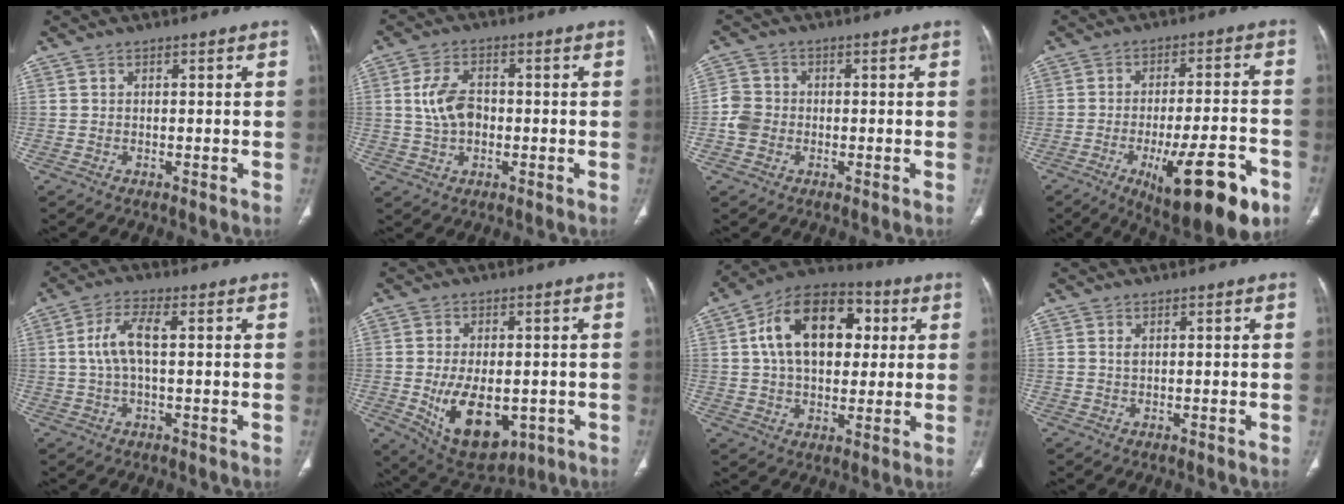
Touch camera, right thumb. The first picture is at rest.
{"total": 7.2, "force": [0.1, 4.7, 5.4], "torque": [-0.098, 0.008, 0.000]}
{"total": 4.4, "force": [-0.9, 3.9, 1.8], "torque": [-0.026, 0.009, -0.024]}
{"total": 18.1, "force": [-8.5, 5.3, 15.1], "torque": [-0.185, 0.028, -0.112]}
{"total": 6.5, "force": [0.8, 2.4, 6.0], "torque": [-0.138, 0.017, 0.016]}
{"total": 13.8, "force": [-3.1, 8.0, 10.8], "torque": [-0.157, -0.006, -0.023]}
{"total": 19.1, "force": [4.4, 12.1, 14.1], "torque": [-0.198, 0.008, 0.065]}
{"total": 0.7, "force": [0.3, 0.3, 0.5], "torque": [-0.012, -0.001, 0.007]}